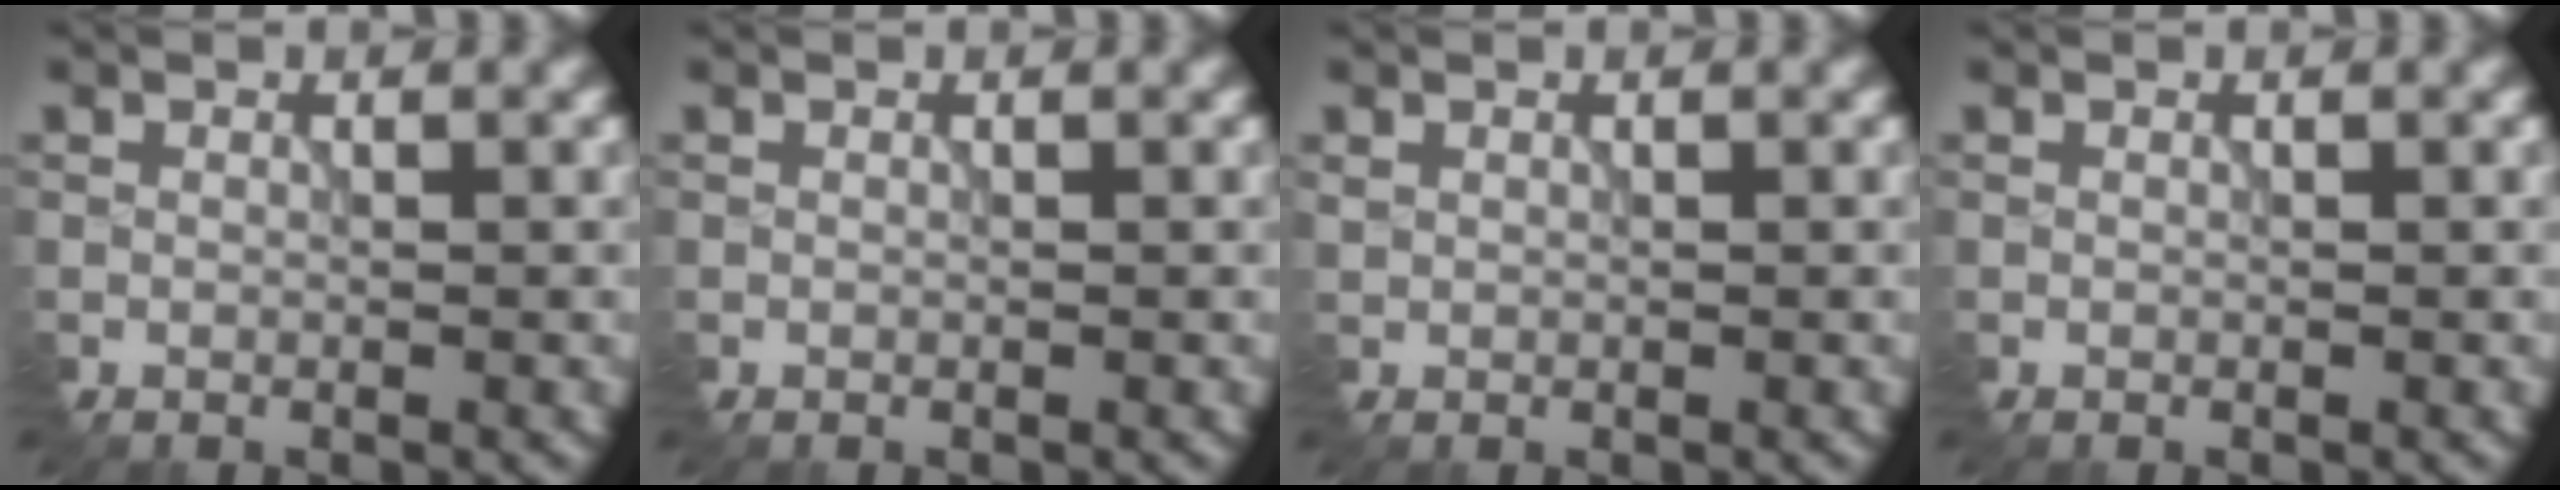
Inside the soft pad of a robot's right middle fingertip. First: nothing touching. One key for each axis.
{"total": 0.0}
{"total": 0.6, "fx": 0.4, "fy": 0.4, "fz": 0.1, "tx": -0.008, "ty": -0.002, "tz": 0.013}
{"total": 0.0}